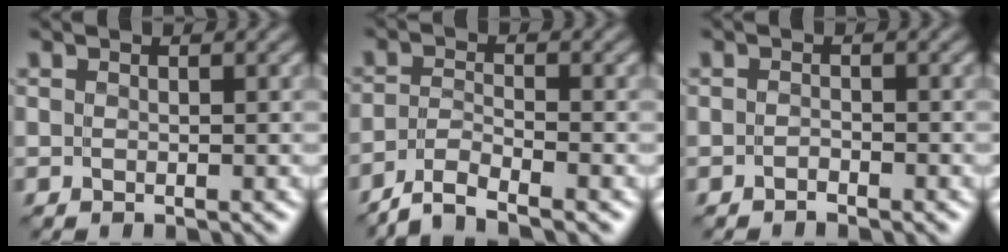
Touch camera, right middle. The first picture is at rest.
{"total": 3.3, "force": [-3.0, 0.4, 1.4], "torque": [-0.028, -0.001, -0.069]}
{"total": 0.8, "force": [-0.7, 0.2, 0.0], "torque": [0.001, 0.003, -0.015]}